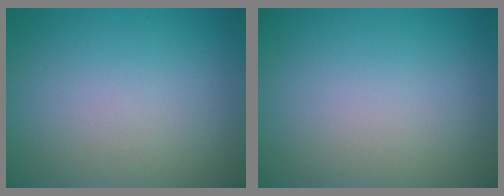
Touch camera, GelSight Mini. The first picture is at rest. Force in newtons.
{"total": 0.0}